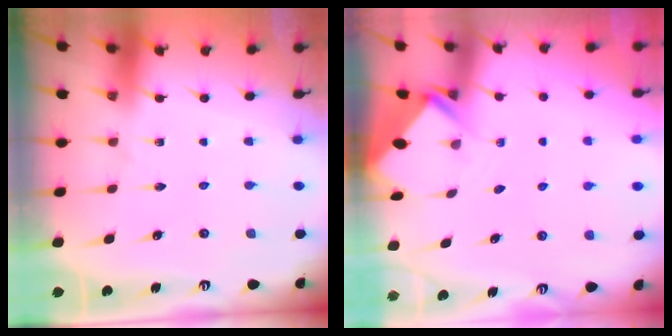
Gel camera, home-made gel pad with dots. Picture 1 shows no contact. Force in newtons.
{"total": 2.8, "press": 2.8, "slide": 0.2}